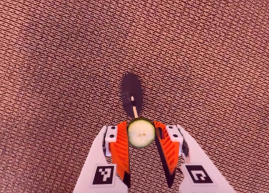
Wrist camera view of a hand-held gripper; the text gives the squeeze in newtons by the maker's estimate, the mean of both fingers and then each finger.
{"total": 7.0, "left": 7.1, "right": 7.0}